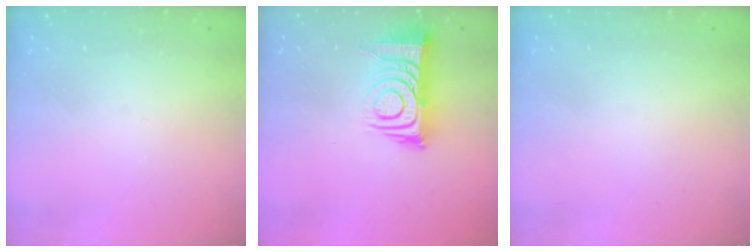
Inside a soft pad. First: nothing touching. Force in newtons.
{"total": 12.6, "press": 12.6, "slide": 0.9}
{"total": 1.5, "press": 1.5, "slide": 0.1}